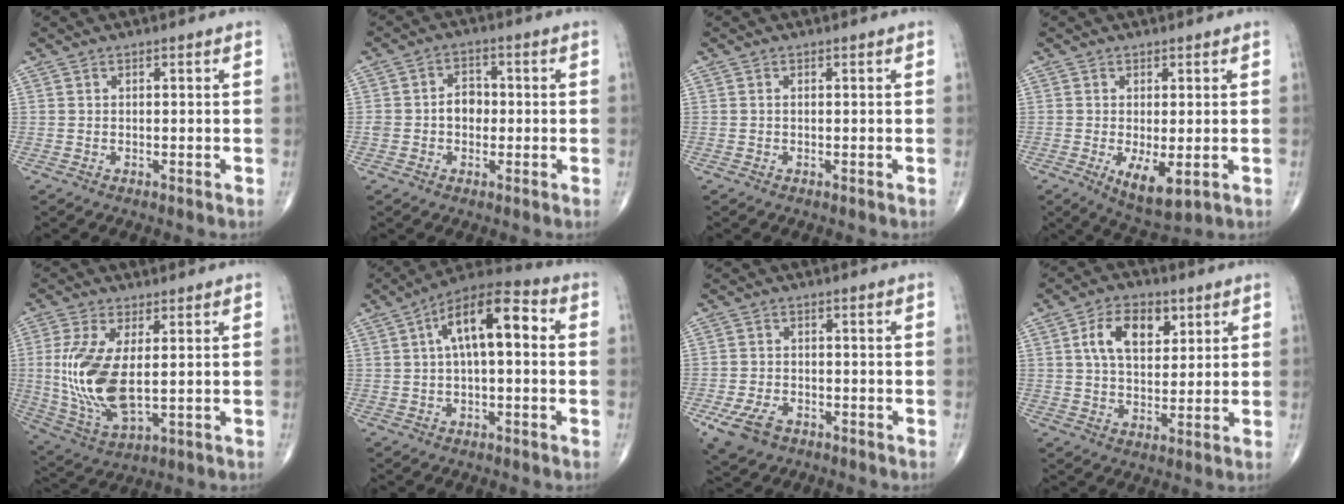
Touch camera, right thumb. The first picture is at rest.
{"total": 4.9, "force": [-0.4, 3.8, 3.1], "torque": [-0.033, 0.017, -0.012]}
{"total": 0.0}
{"total": 6.7, "force": [-1.5, 2.6, 6.0], "torque": [-0.100, -0.021, -0.016]}
{"total": 14.4, "force": [0.6, 6.5, 12.8], "torque": [-0.283, -0.015, 0.025]}
{"total": 12.8, "force": [2.1, 5.4, 11.4], "torque": [-0.185, 0.039, 0.023]}
{"total": 6.6, "force": [-3.5, 4.2, 3.7], "torque": [-0.074, 0.012, -0.058]}
{"total": 10.1, "force": [3.5, 6.1, 7.2], "torque": [-0.104, -0.006, 0.059]}